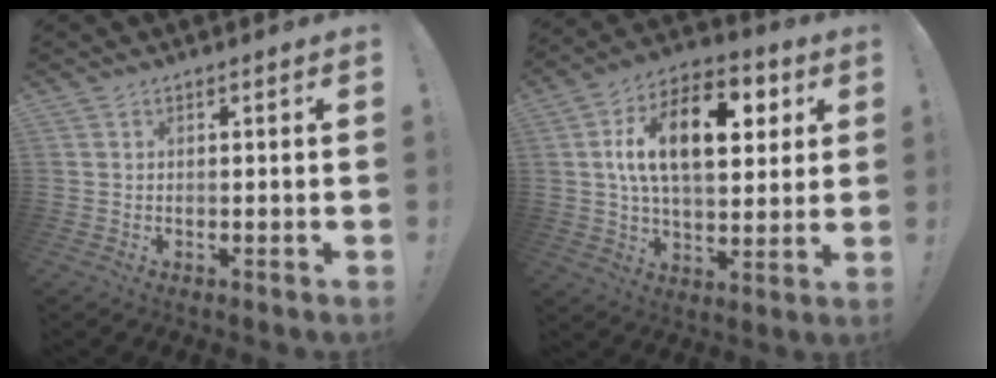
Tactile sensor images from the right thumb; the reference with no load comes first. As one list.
[{"total": 19.1, "force": [5.4, 10.5, 15.0], "torque": [-0.243, -0.007, 0.083]}]